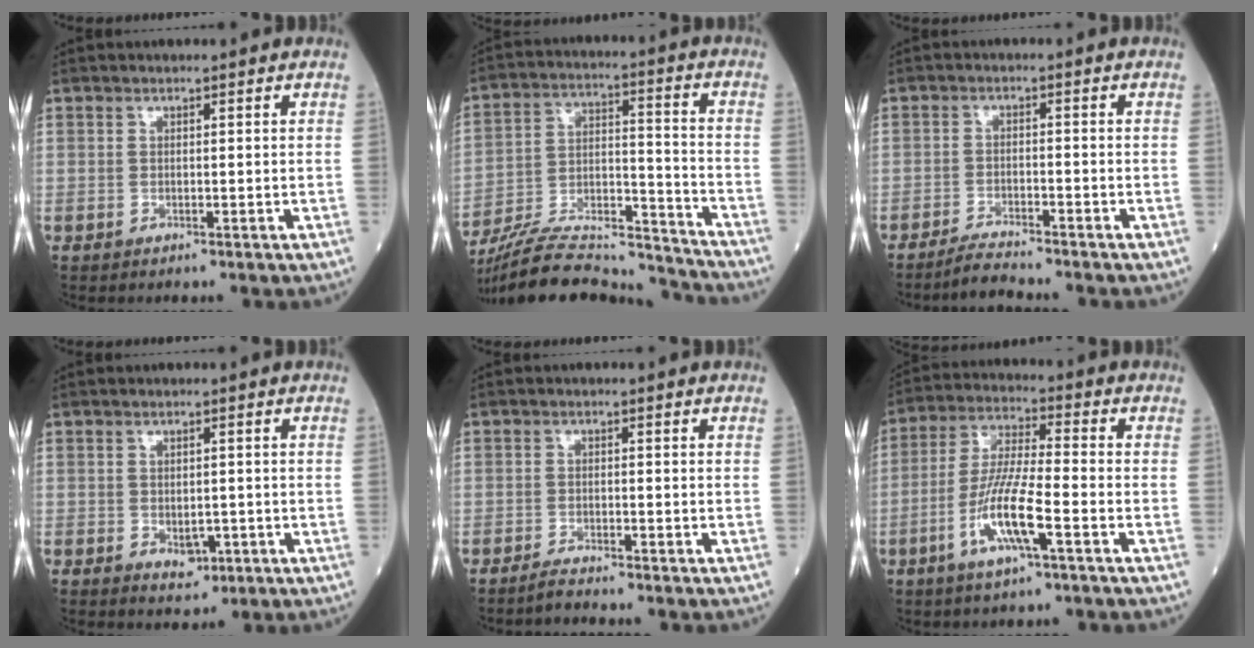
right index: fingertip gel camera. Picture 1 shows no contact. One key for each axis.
{"total": 21.7, "fx": -20.6, "fy": 1.9, "fz": 6.7, "tx": -0.137, "ty": 0.005, "tz": -0.333}
{"total": 3.5, "fx": -3.3, "fy": -0.6, "fz": 0.8, "tx": -0.021, "ty": -0.017, "tz": -0.061}
{"total": 3.1, "fx": -1.0, "fy": 1.9, "fz": 2.2, "tx": -0.028, "ty": 0.000, "tz": -0.006}
{"total": 1.8, "fx": -1.7, "fy": -0.2, "fz": 0.4, "tx": -0.014, "ty": -0.005, "tz": -0.031}
{"total": 10.3, "fx": -4.0, "fy": 0.9, "fz": 9.4, "tx": -0.186, "ty": -0.006, "tz": -0.081}